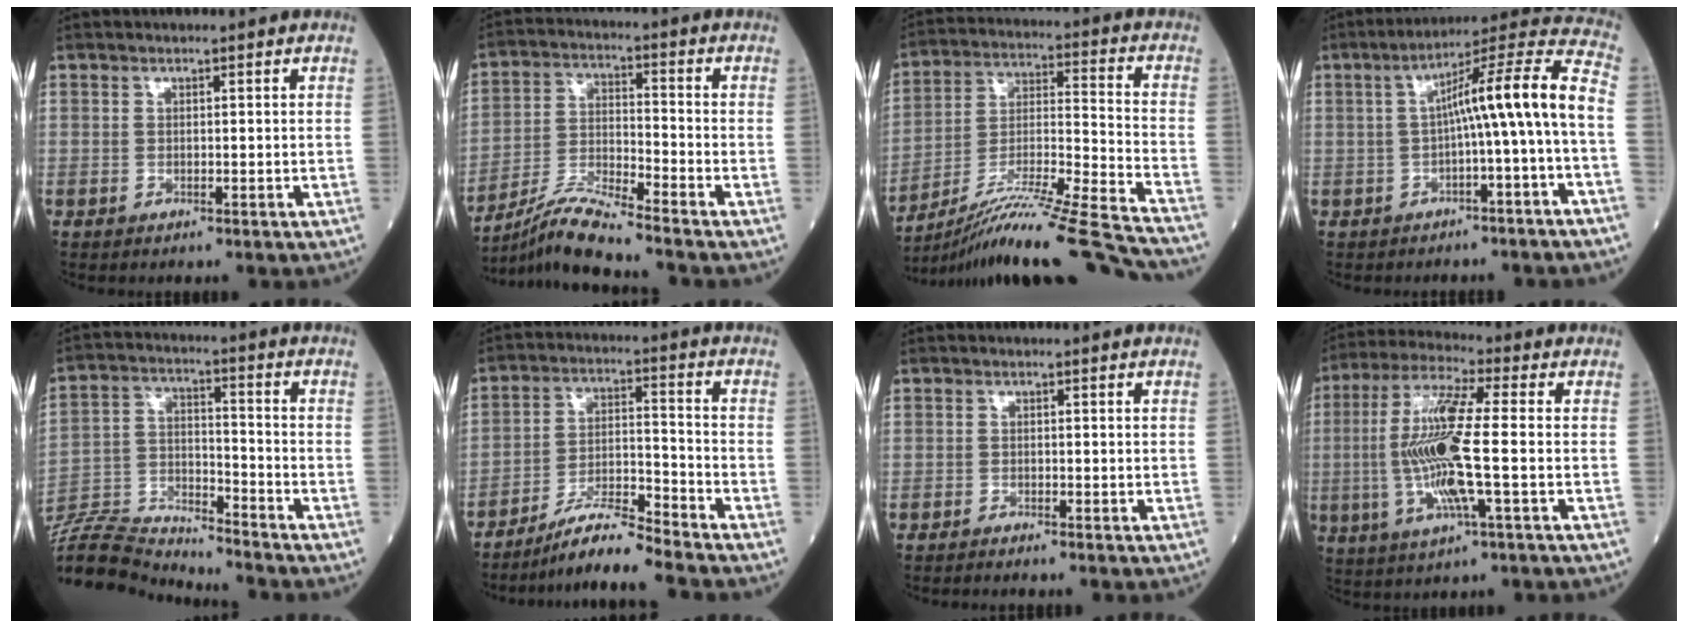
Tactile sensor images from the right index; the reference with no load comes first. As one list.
[{"total": 8.6, "force": [-7.9, -1.4, 3.0], "torque": [-0.066, -0.013, -0.151]}, {"total": 24.6, "force": [-21.1, -1.1, 12.5], "torque": [-0.167, -0.033, -0.343]}, {"total": 12.0, "force": [-1.3, -1.0, 11.9], "torque": [-0.170, 0.037, -0.024]}, {"total": 14.7, "force": [-14.6, 0.7, 2.0], "torque": [-0.049, 0.023, -0.264]}, {"total": 8.2, "force": [-7.5, -0.9, 3.2], "torque": [-0.057, -0.005, -0.138]}, {"total": 0.8, "force": [-0.8, -0.1, 0.0], "torque": [-0.002, -0.002, -0.015]}, {"total": 13.6, "force": [-1.4, 1.0, 13.5], "torque": [-0.278, -0.001, -0.034]}]